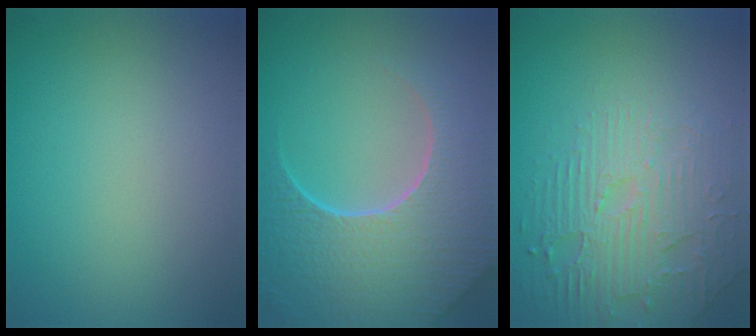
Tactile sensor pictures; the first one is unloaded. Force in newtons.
{"total": 9.1, "press": 6.5, "slide": 6.3}
{"total": 4.4, "press": 4.2, "slide": 1.4}